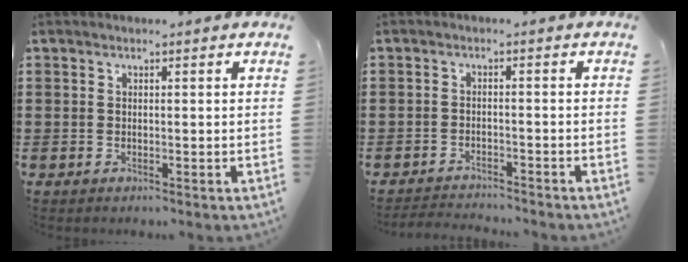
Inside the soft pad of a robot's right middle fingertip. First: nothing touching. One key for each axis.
{"total": 2.4, "fx": -2.4, "fy": 0.0, "fz": 0.0, "tx": -0.008, "ty": -0.003, "tz": -0.050}